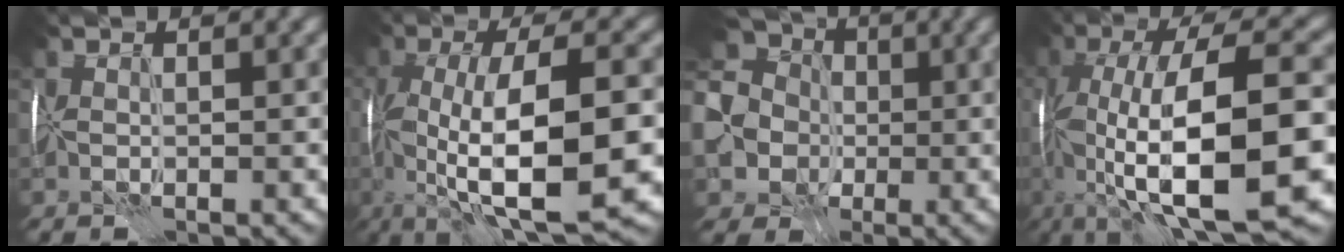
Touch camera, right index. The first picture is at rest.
{"total": 12.7, "force": [-3.6, 3.6, 11.7], "torque": [-0.188, -0.012, -0.060]}
{"total": 11.5, "force": [-0.3, 10.0, 5.6], "torque": [-0.134, 0.004, -0.042]}
{"total": 14.7, "force": [-4.7, 4.6, 13.2], "torque": [-0.211, -0.001, -0.083]}